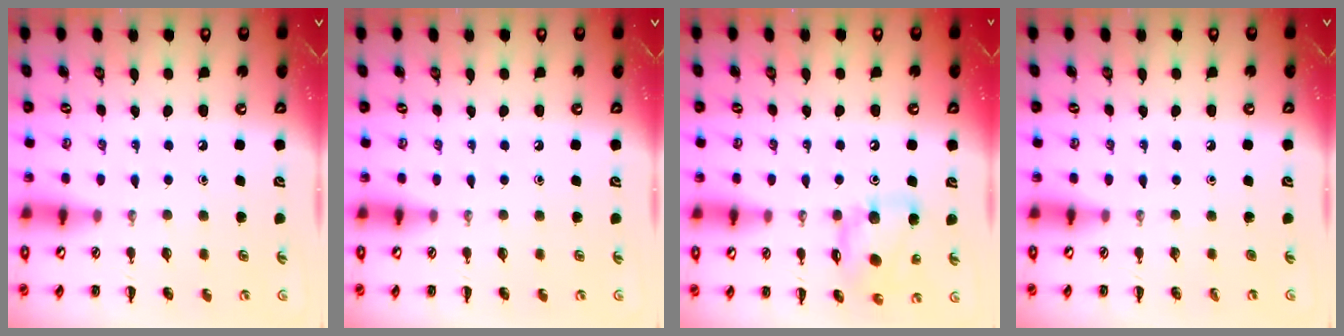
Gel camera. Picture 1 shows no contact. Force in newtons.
{"total": 0.0}
{"total": 14.7, "press": 14.4, "slide": 3.3}
{"total": 0.0}